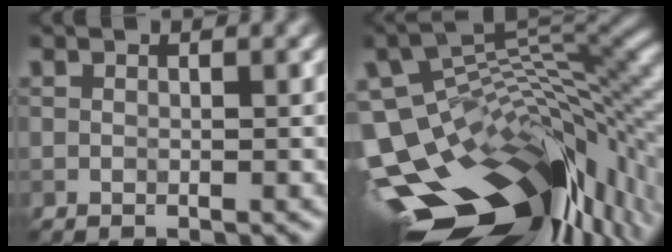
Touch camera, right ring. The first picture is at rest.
{"total": 16.0, "force": [-3.9, 7.1, 13.8], "torque": [-0.236, -0.017, -0.052]}